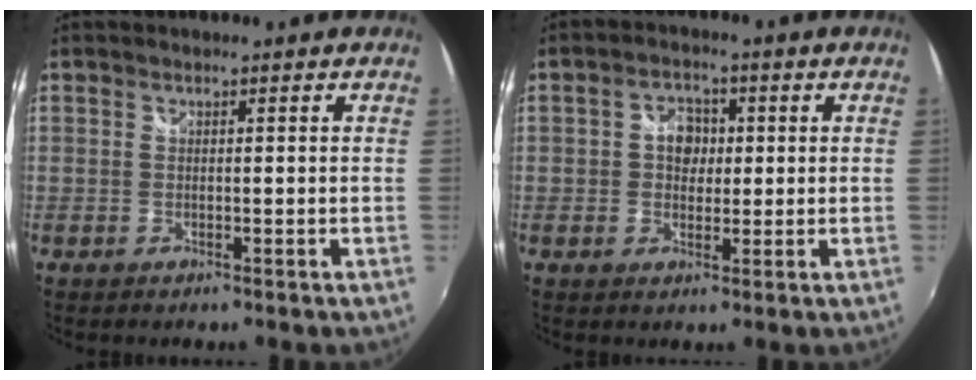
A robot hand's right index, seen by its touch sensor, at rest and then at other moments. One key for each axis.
{"total": 4.5, "fx": 0.4, "fy": 3.8, "fz": 2.5, "tx": -0.039, "ty": 0.012, "tz": 0.006}